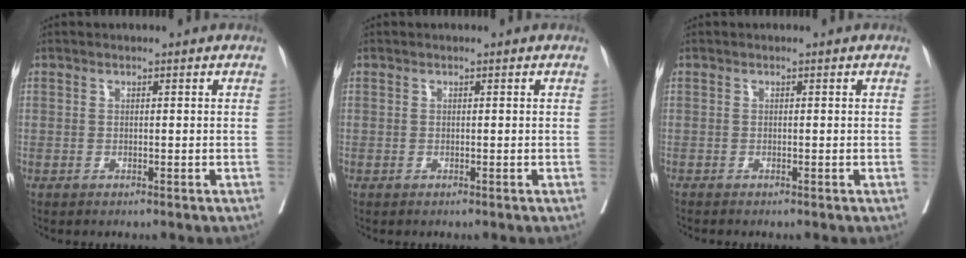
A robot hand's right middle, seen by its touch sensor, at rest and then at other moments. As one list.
[{"total": 0.0}, {"total": 0.8, "force": [-0.7, -0.2, 0.2], "torque": [-0.002, 0.000, -0.016]}]